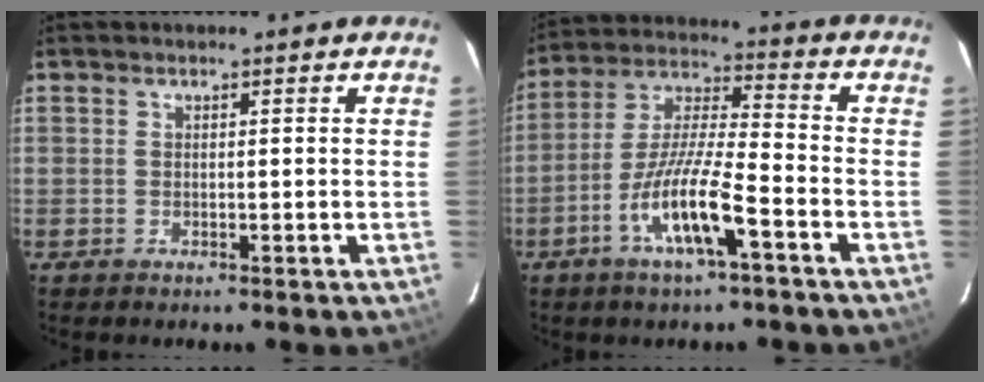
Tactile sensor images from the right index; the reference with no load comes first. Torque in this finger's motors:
{"motor_torque": [0.36, -0.27, 0.43, 0.20]}